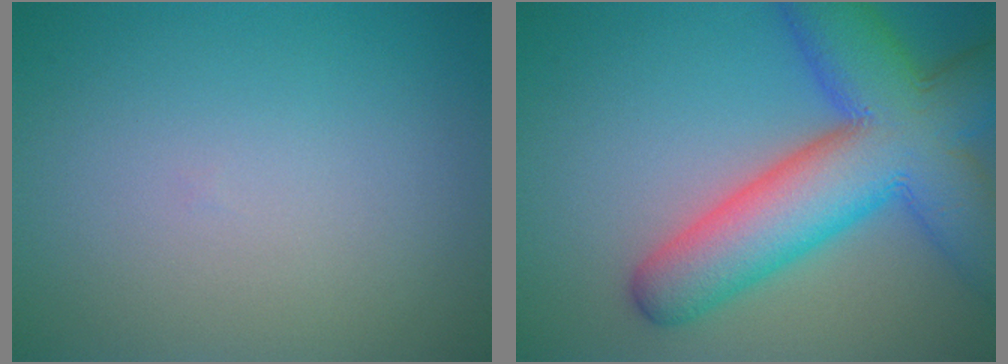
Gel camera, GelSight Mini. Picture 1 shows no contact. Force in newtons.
{"total": 12.1, "press": 12.1, "slide": 0.4}